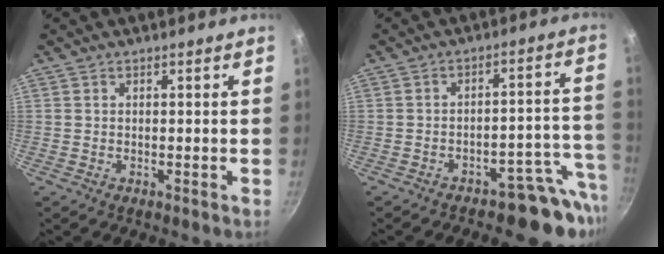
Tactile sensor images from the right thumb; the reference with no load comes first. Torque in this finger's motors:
{"motor_torque": [1.03, 1.23, -0.12, -0.22, 0.18]}